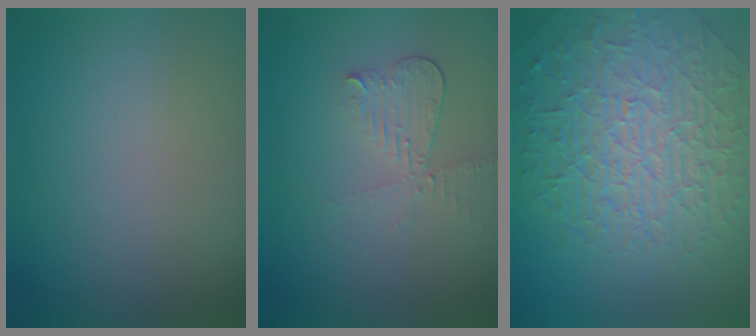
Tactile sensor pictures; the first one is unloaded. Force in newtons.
{"total": 3.0, "press": 2.6, "slide": 1.4}
{"total": 10.0, "press": 6.3, "slide": 7.7}